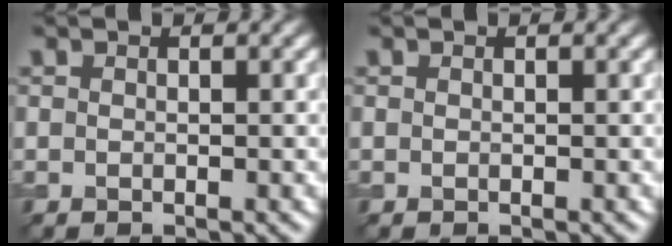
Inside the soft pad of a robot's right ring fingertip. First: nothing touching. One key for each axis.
{"total": 0.0}